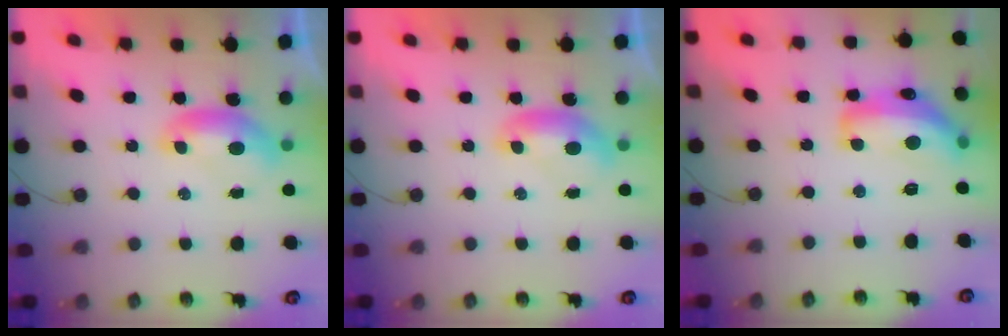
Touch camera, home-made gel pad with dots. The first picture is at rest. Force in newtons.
{"total": 0.0}
{"total": 11.0, "press": 11.0, "slide": 0.8}